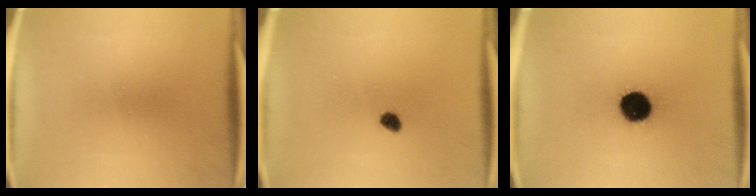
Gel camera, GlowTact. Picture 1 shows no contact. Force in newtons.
{"total": 2.0}
{"total": 12.6}